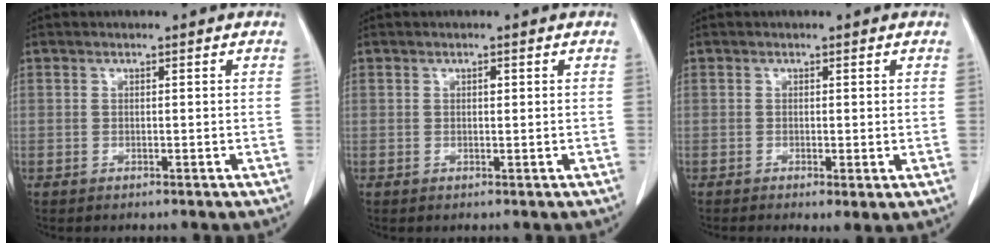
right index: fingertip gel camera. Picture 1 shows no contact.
{"total": 0.6, "force": [0.2, 0.3, 0.5], "torque": [-0.007, 0.001, 0.002]}
{"total": 2.1, "force": [-0.6, 0.5, 1.9], "torque": [-0.027, -0.008, -0.009]}